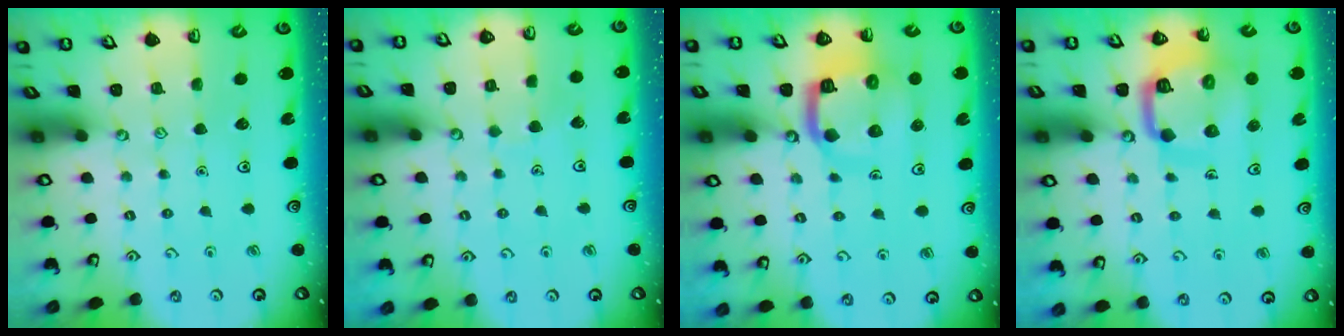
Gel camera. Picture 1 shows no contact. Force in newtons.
{"total": 3.0, "press": 3.0, "slide": 0.2}
{"total": 10.7, "press": 10.6, "slide": 1.4}
{"total": 13.0, "press": 13.0, "slide": 1.4}